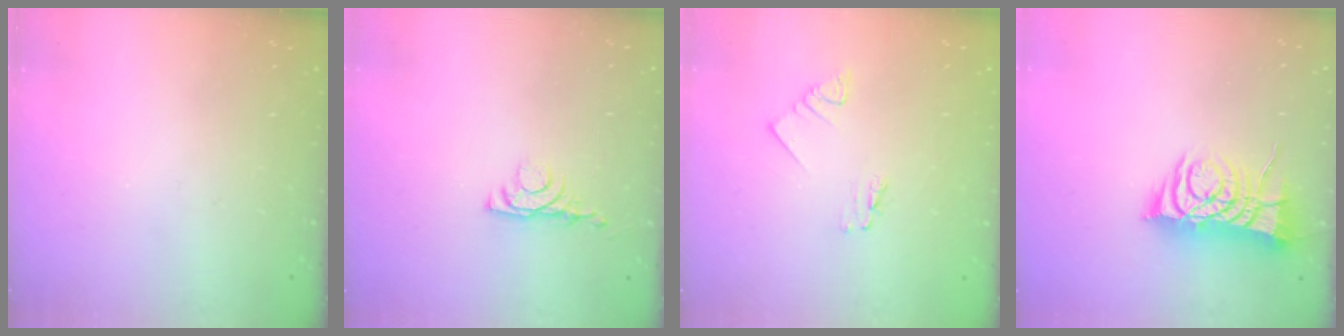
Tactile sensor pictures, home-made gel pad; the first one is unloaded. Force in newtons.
{"total": 4.0, "press": 3.9, "slide": 0.6}
{"total": 1.2, "press": 1.2, "slide": 0.1}
{"total": 9.2, "press": 9.1, "slide": 1.1}